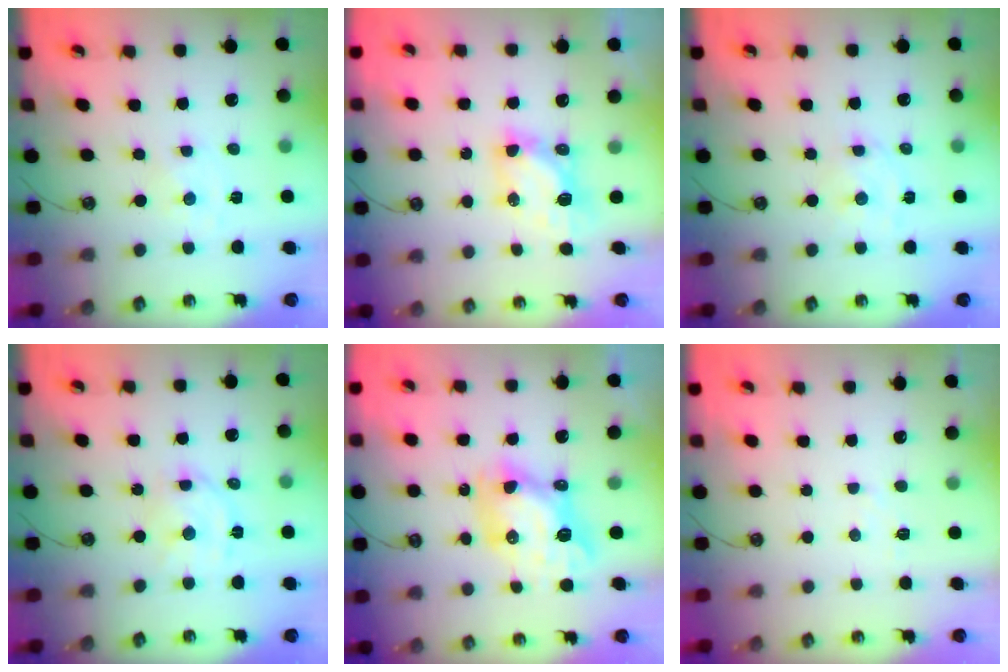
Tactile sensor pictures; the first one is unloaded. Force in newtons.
{"total": 6.8, "press": 6.8, "slide": 0.4}
{"total": 2.6, "press": 2.6, "slide": 0.6}
{"total": 9.1, "press": 9.0, "slide": 1.0}
{"total": 10.7, "press": 10.6, "slide": 0.9}
{"total": 3.9, "press": 3.9, "slide": 0.5}